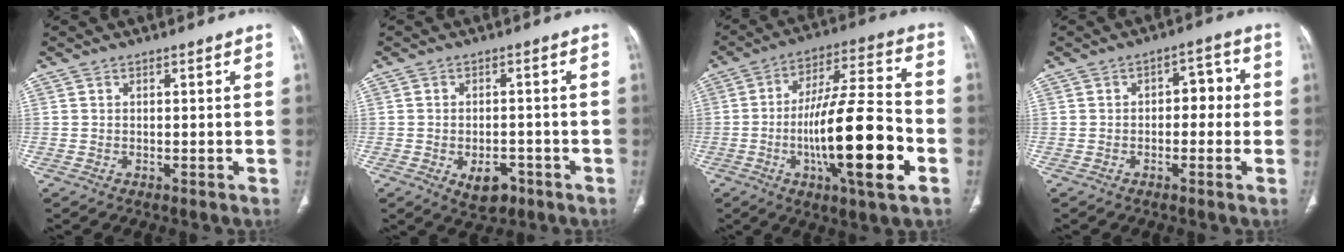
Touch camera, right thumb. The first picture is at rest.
{"total": 5.6, "force": [-2.6, 3.4, 3.6], "torque": [-0.043, 0.012, -0.030]}
{"total": 21.7, "force": [-5.9, 4.9, 20.3], "torque": [-0.344, 0.024, -0.092]}
{"total": 5.2, "force": [-0.2, 3.3, 4.0], "torque": [-0.021, 0.023, -0.013]}